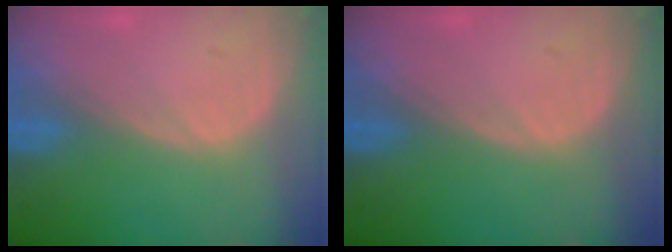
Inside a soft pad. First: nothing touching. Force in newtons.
{"total": 0.0}